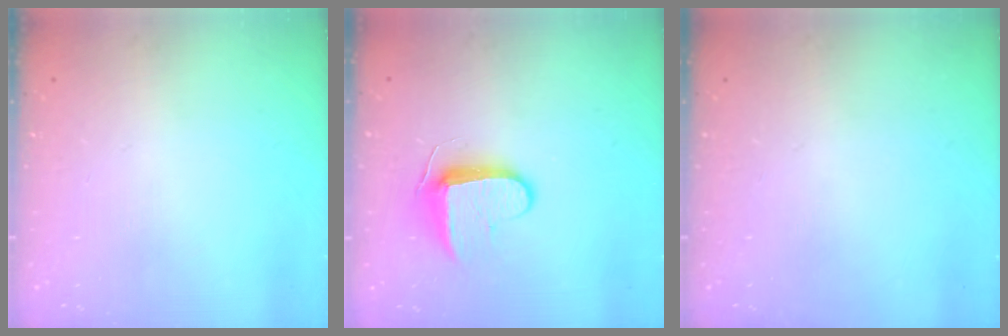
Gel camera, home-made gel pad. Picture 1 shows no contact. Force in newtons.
{"total": 8.7, "press": 8.7, "slide": 0.9}
{"total": 0.0}